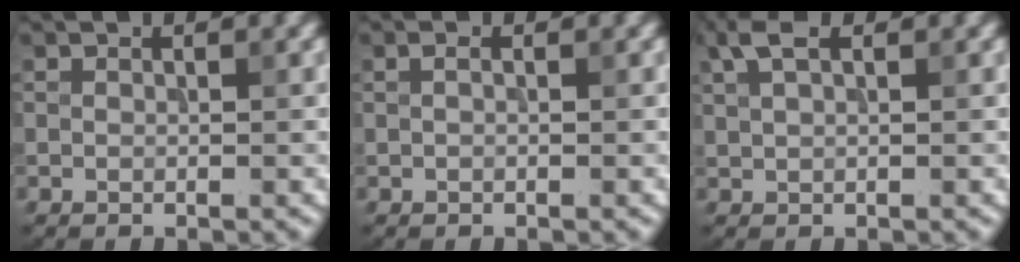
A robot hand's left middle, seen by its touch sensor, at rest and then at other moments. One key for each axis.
{"total": 0.6, "fx": 0.1, "fy": 0.2, "fz": 0.5, "tx": -0.013, "ty": -0.001, "tz": 0.000}
{"total": 2.6, "fx": 1.5, "fy": 1.2, "fz": 1.8, "tx": -0.042, "ty": 0.008, "tz": 0.030}